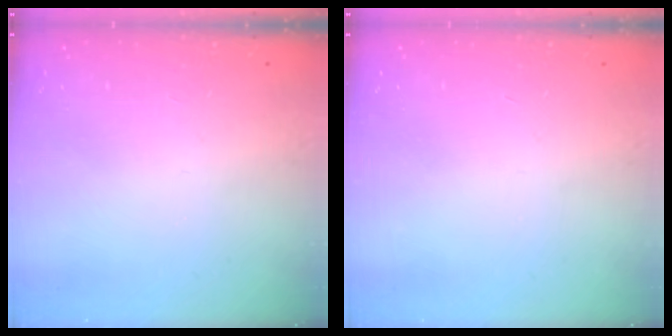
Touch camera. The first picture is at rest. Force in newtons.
{"total": 0.0}